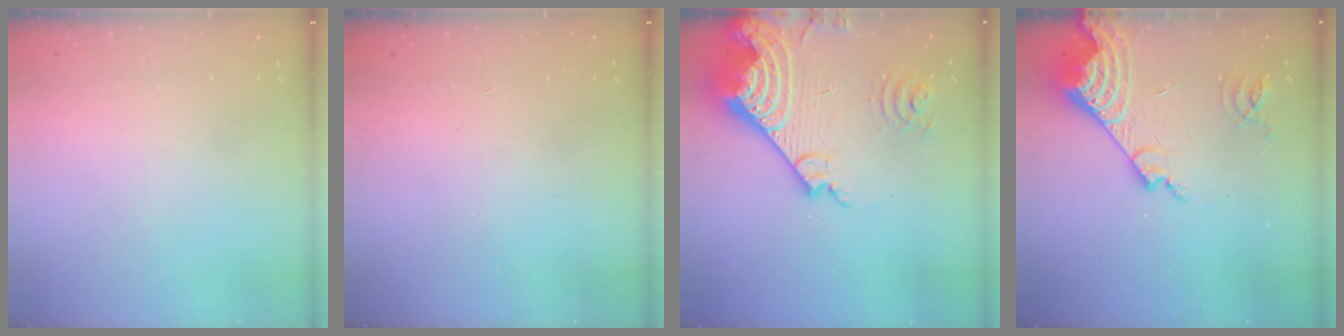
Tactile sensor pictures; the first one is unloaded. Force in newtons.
{"total": 2.2, "press": 2.2, "slide": 0.4}
{"total": 23.1, "press": 23.0, "slide": 2.8}
{"total": 15.2, "press": 15.1, "slide": 1.4}